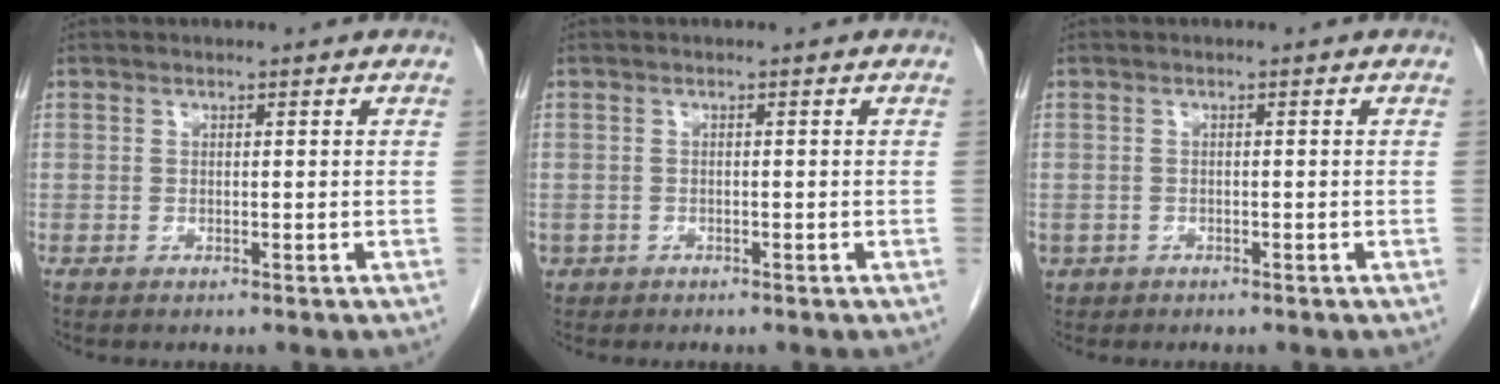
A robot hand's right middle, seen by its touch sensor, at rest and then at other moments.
{"total": 1.2, "force": [-0.7, 1.0, 0.1], "torque": [-0.011, 0.004, -0.008]}
{"total": 1.6, "force": [-0.9, 1.3, 0.2], "torque": [-0.010, 0.003, -0.012]}